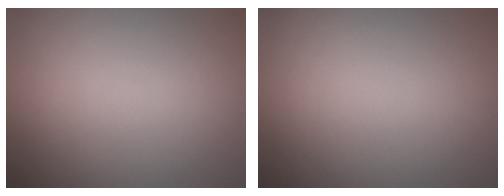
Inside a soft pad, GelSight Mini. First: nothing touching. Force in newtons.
{"total": 0.0}